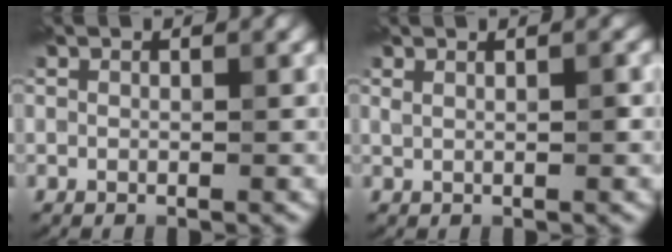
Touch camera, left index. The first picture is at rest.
{"total": 0.7, "force": [0.2, 0.0, 0.7], "torque": [-0.021, 0.001, 0.009]}